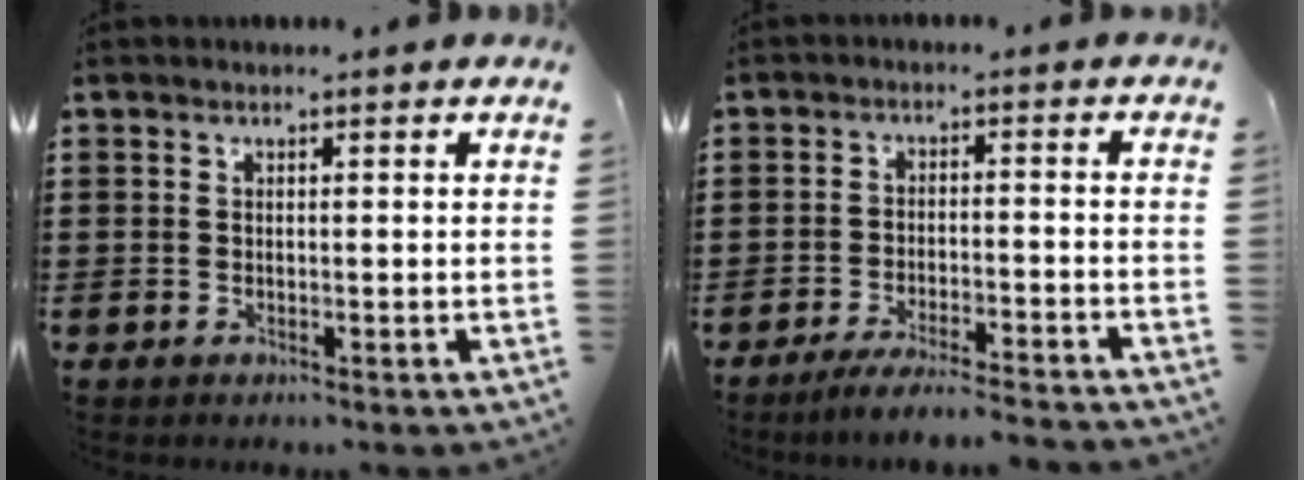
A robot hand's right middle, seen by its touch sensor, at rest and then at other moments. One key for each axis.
{"total": 4.1, "fx": -3.8, "fy": -0.1, "fz": 1.4, "tx": -0.023, "ty": -0.002, "tz": -0.074}